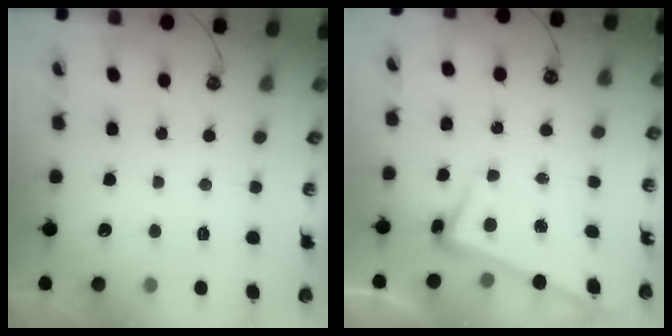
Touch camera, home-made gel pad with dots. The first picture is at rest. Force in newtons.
{"total": 2.4, "press": 2.3, "slide": 0.8}